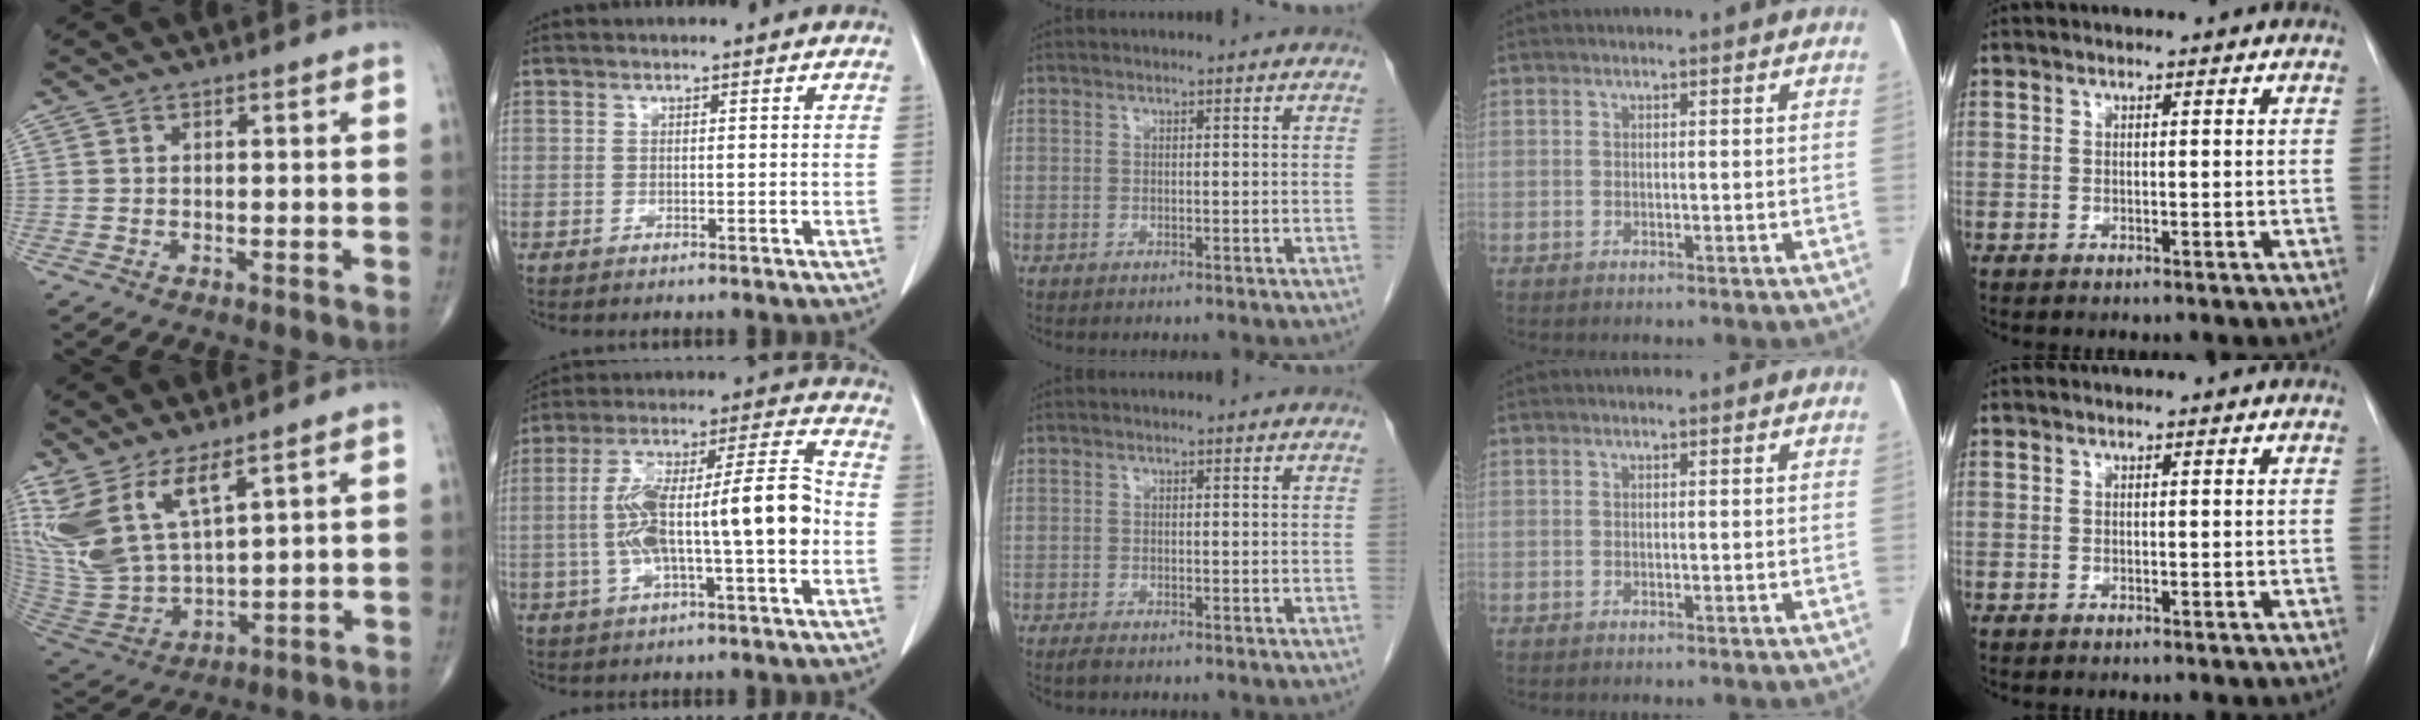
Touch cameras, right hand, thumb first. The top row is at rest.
{"thumb": {"total": 14.0, "force": [8.1, 5.2, 10.1], "torque": [-0.218, -0.043, 0.186]}, "index": {"total": 16.5, "force": [-2.1, 2.6, 16.1], "torque": [-0.282, 0.032, -0.033]}, "middle": {"total": 0.9, "force": [-0.8, 0.1, 0.4], "torque": [-0.015, -0.003, -0.013]}}